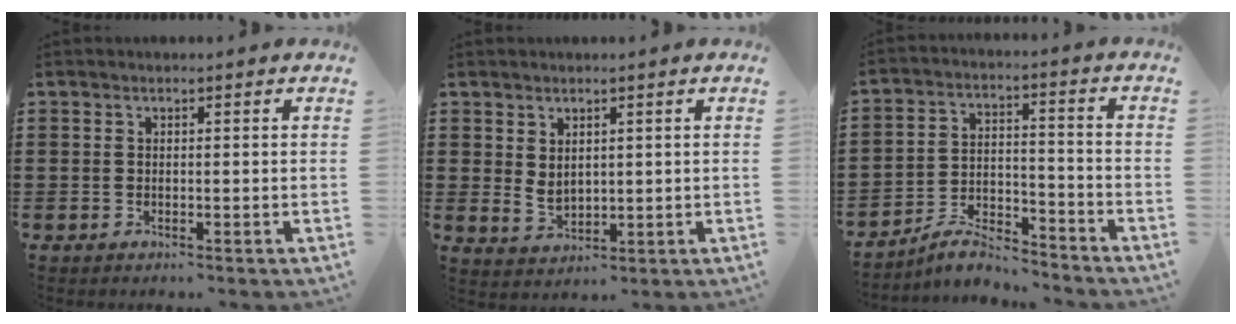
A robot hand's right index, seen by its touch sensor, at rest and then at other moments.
{"total": 2.6, "force": [1.6, 1.7, 1.2], "torque": [-0.026, 0.006, 0.031]}
{"total": 5.5, "force": [-5.3, 0.8, 1.2], "torque": [-0.028, 0.005, -0.105]}